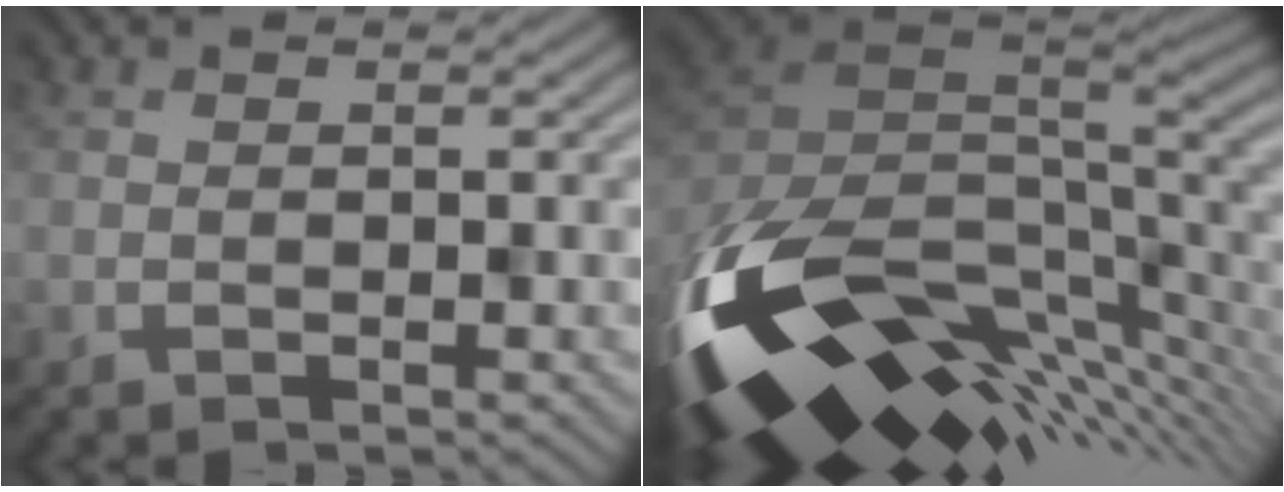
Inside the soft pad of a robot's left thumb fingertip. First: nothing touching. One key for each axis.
{"total": 15.0, "fx": -4.5, "fy": 7.6, "fz": 12.1, "tx": -0.284, "ty": -0.043, "tz": -0.065}